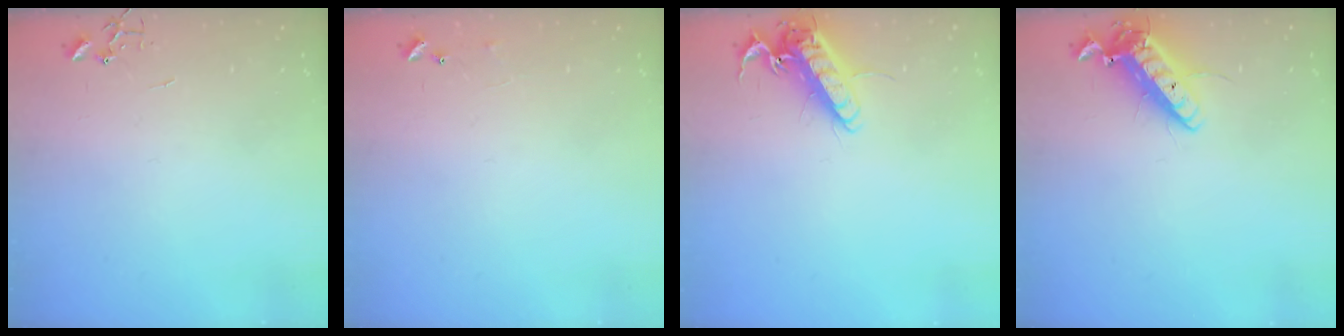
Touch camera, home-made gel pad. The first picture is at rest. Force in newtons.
{"total": 6.4, "press": 6.3, "slide": 0.5}
{"total": 12.8, "press": 12.6, "slide": 2.4}
{"total": 14.3, "press": 14.0, "slide": 2.8}